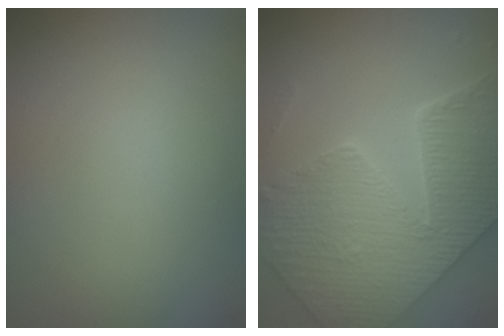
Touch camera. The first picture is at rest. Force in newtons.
{"total": 9.1, "press": 6.7, "slide": 6.2}